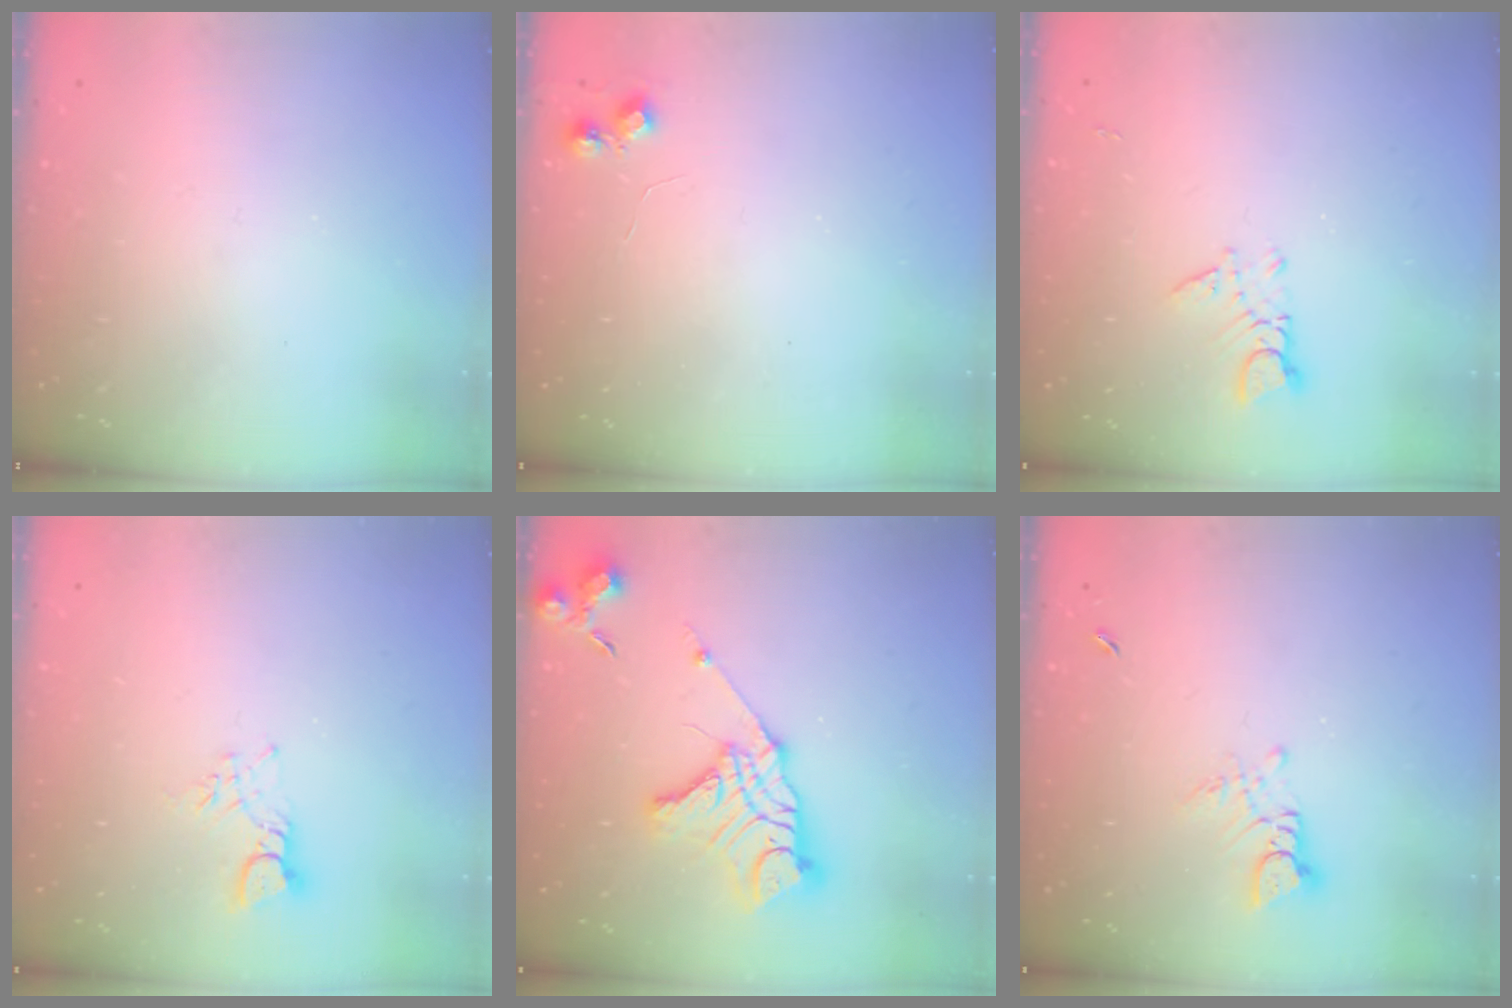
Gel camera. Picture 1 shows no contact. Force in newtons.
{"total": 4.9, "press": 4.9, "slide": 0.7}
{"total": 2.7, "press": 2.7, "slide": 0.3}
{"total": 3.4, "press": 3.4, "slide": 0.2}
{"total": 18.7, "press": 18.6, "slide": 1.5}
{"total": 3.0, "press": 2.9, "slide": 0.3}